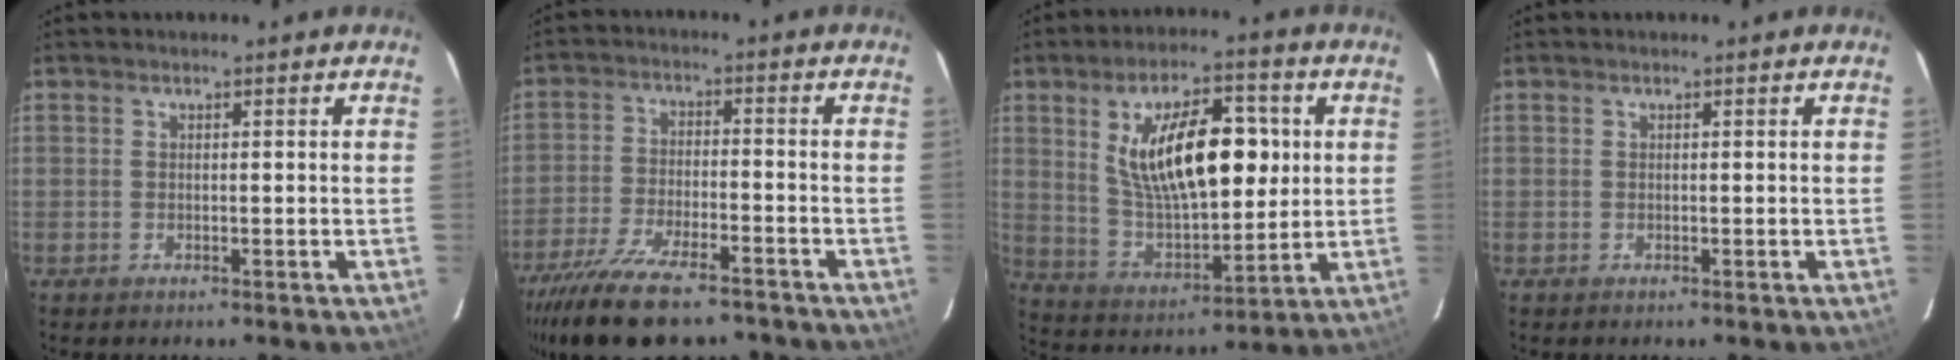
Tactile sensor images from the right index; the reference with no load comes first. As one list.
[{"total": 17.3, "force": [-13.6, 5.3, 9.3], "torque": [-0.194, -0.035, -0.224]}, {"total": 18.7, "force": [4.5, 8.2, 16.2], "torque": [-0.274, 0.009, 0.093]}, {"total": 0.0}]